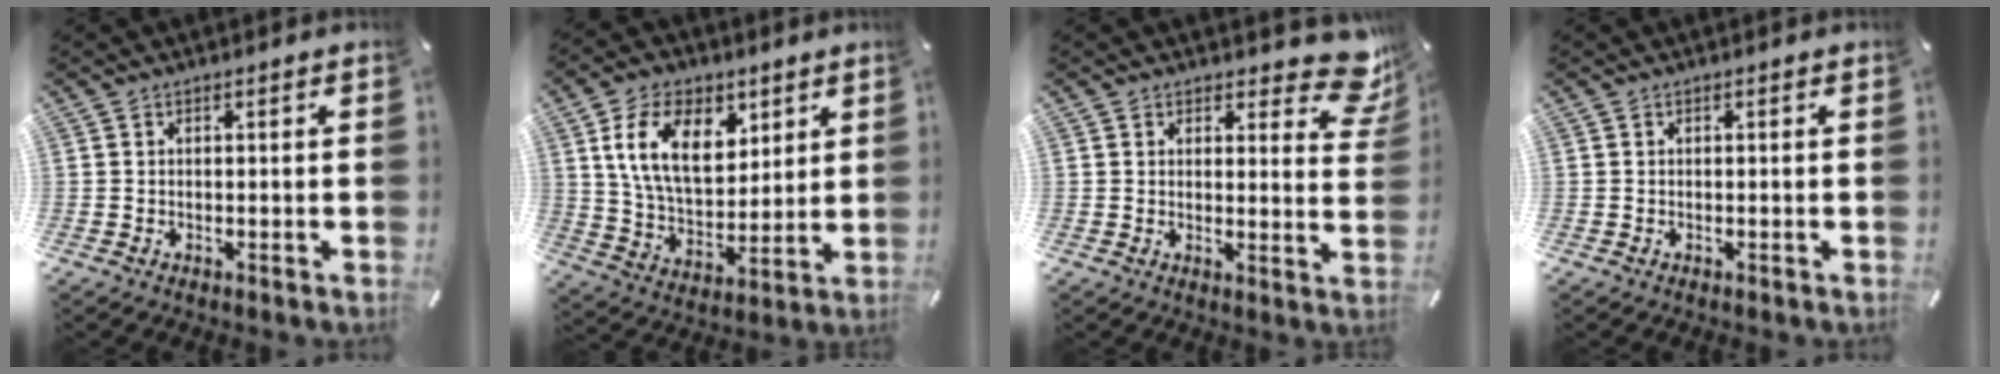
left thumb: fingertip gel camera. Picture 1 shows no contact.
{"total": 15.3, "force": [6.7, 9.9, 9.5], "torque": [-0.175, -0.007, 0.123]}
{"total": 8.0, "force": [5.5, 3.8, 4.4], "torque": [-0.033, -0.039, 0.093]}
{"total": 0.0}